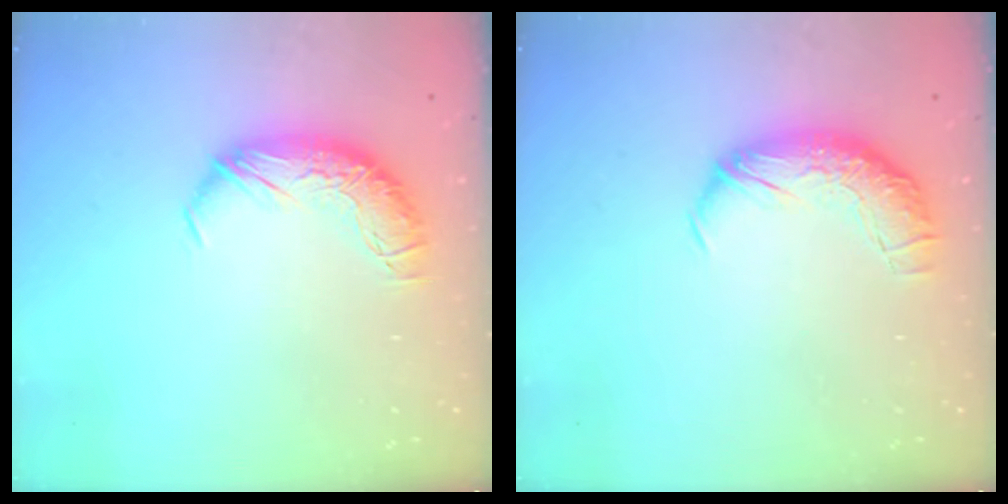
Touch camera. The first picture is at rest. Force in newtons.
{"total": 2.4, "press": 1.1, "slide": 2.1}